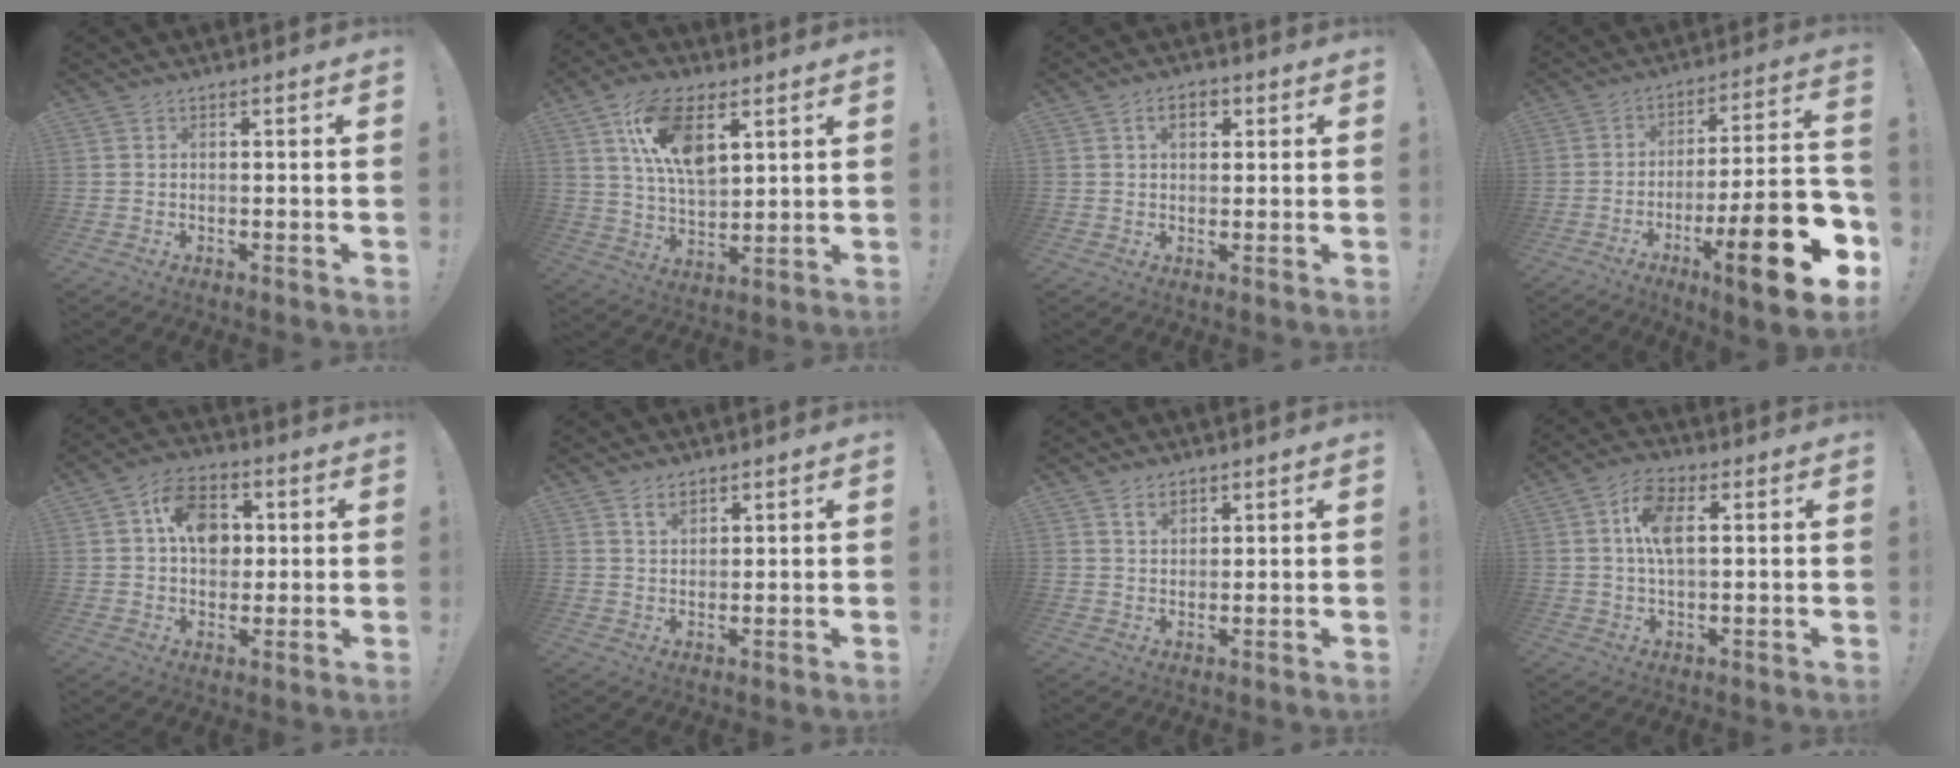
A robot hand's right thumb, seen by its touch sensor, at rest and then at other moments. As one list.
[{"total": 15.2, "force": [6.8, 7.9, 11.1], "torque": [-0.186, -0.015, 0.120]}, {"total": 4.5, "force": [1.5, 2.8, 3.1], "torque": [-0.043, 0.003, 0.021]}, {"total": 20.4, "force": [-9.1, 3.5, 17.9], "torque": [-0.260, 0.044, -0.142]}, {"total": 11.5, "force": [2.5, 8.7, 7.1], "torque": [-0.096, 0.007, 0.046]}, {"total": 3.2, "force": [2.3, 1.7, 1.4], "torque": [-0.019, -0.010, 0.040]}, {"total": 3.3, "force": [2.2, 2.0, 1.5], "torque": [-0.021, -0.009, 0.038]}, {"total": 9.0, "force": [2.1, 4.4, 7.6], "torque": [-0.128, 0.001, 0.033]}]